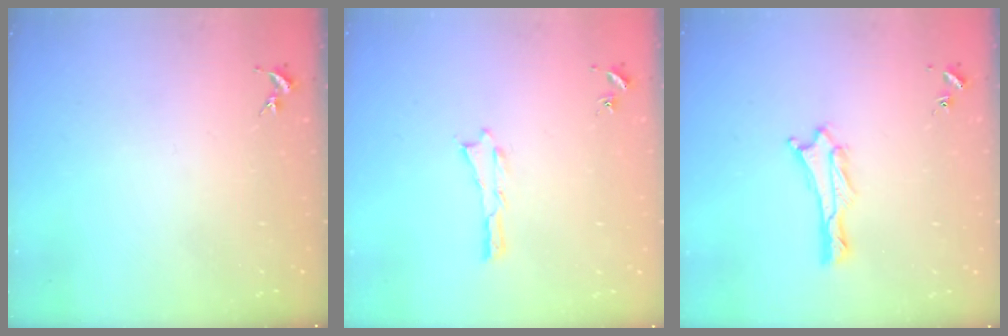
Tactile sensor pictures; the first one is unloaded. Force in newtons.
{"total": 0.0}
{"total": 1.9, "press": 1.9, "slide": 0.1}